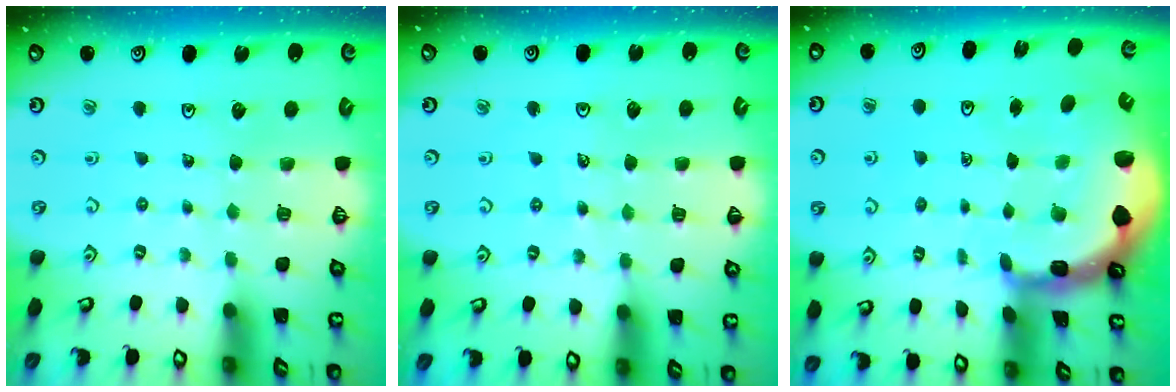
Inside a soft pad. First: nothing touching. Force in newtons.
{"total": 3.2, "press": 3.0, "slide": 1.3}
{"total": 3.6, "press": 3.4, "slide": 1.0}